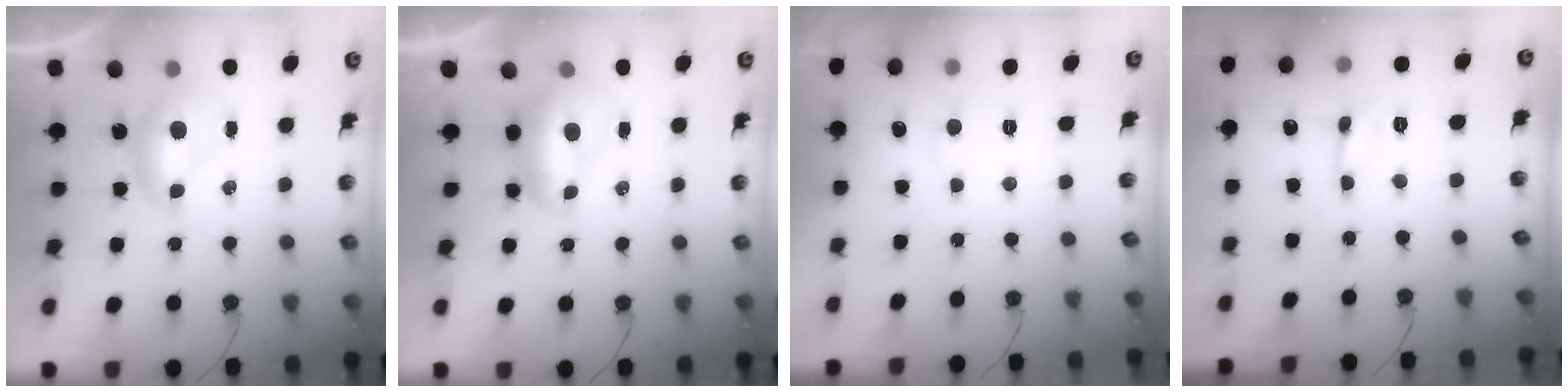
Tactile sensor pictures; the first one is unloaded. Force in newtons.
{"total": 1.7, "press": 1.5, "slide": 0.8}
{"total": 0.7, "press": 0.3, "slide": 0.6}
{"total": 0.0}